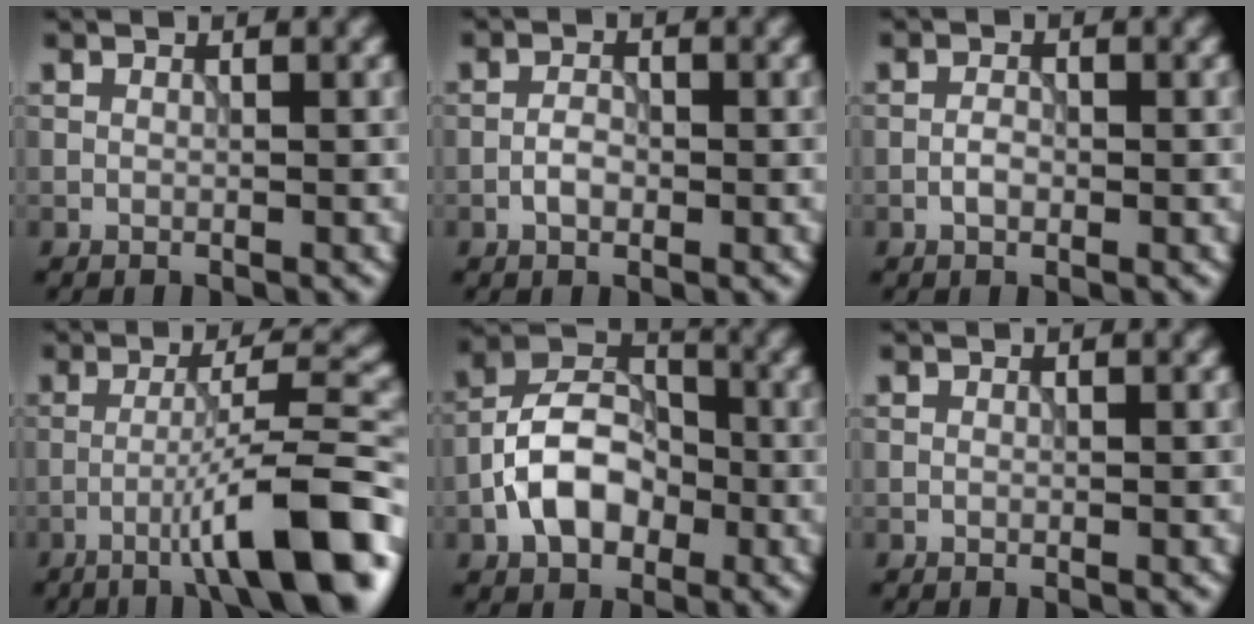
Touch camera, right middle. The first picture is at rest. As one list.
[{"total": 1.6, "force": [-0.6, 0.9, 1.2], "torque": [-0.021, 0.003, -0.015]}, {"total": 1.3, "force": [-0.5, 0.6, 1.0], "torque": [-0.018, 0.002, -0.012]}, {"total": 10.1, "force": [-5.1, 1.1, 8.7], "torque": [-0.125, 0.025, -0.079]}, {"total": 6.8, "force": [-2.3, 4.6, 4.5], "torque": [-0.077, 0.011, -0.047]}, {"total": 0.0}]